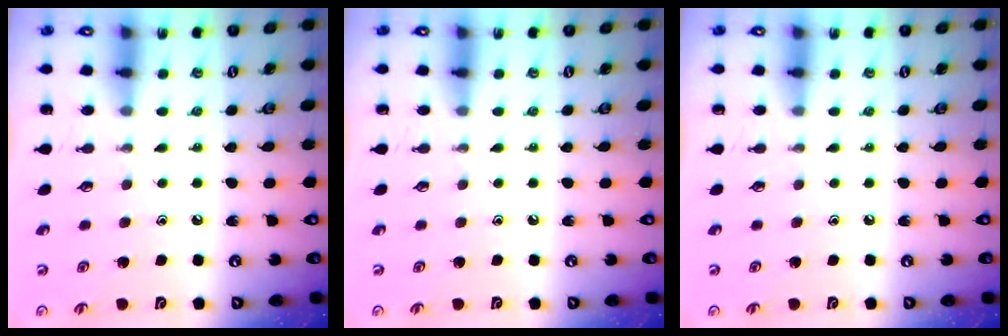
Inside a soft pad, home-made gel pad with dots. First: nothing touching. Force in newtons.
{"total": 0.0}
{"total": 0.0}